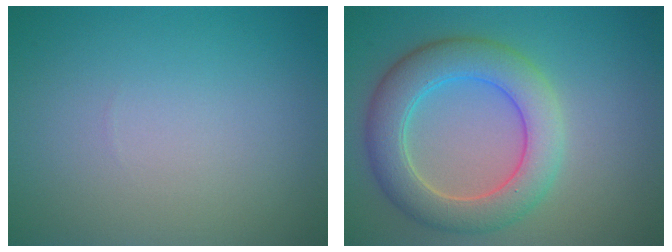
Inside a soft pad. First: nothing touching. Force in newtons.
{"total": 6.3, "press": 6.3, "slide": 0.5}